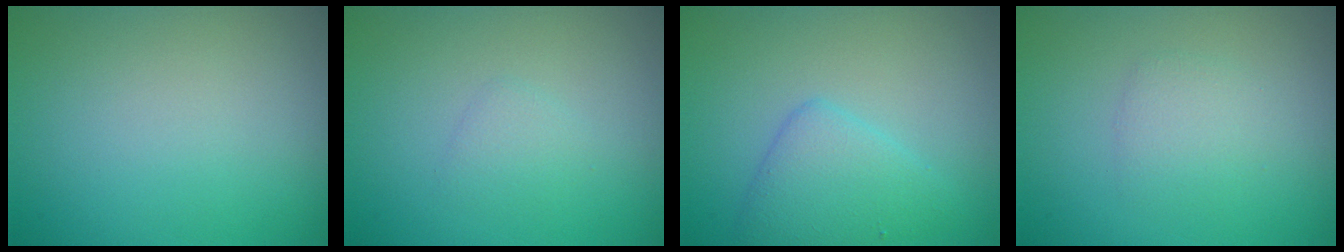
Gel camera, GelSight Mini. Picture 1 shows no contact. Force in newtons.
{"total": 1.1, "press": 1.1, "slide": 0.0}
{"total": 3.1, "press": 3.1, "slide": 0.3}
{"total": 1.7, "press": 1.7, "slide": 0.0}